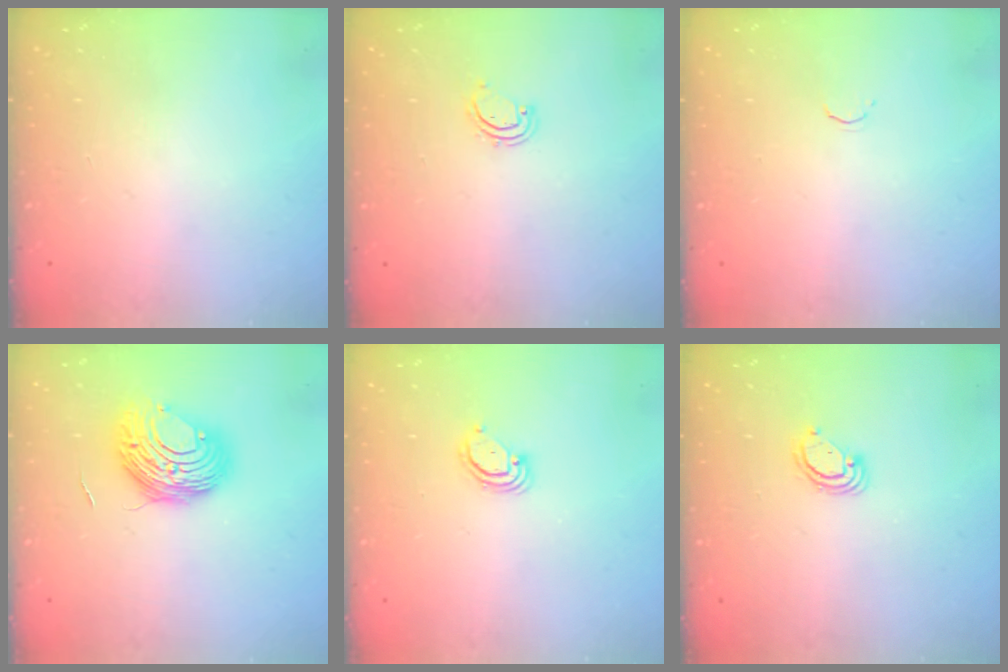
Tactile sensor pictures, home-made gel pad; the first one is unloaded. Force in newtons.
{"total": 2.5, "press": 2.5, "slide": 0.3}
{"total": 1.7, "press": 1.6, "slide": 0.5}
{"total": 10.1, "press": 10.1, "slide": 0.7}
{"total": 2.8, "press": 2.8, "slide": 0.3}
{"total": 3.5, "press": 3.5, "slide": 0.1}